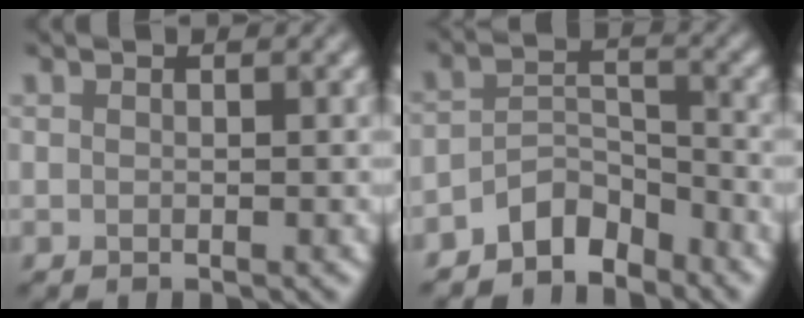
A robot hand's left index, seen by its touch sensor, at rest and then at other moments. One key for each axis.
{"total": 4.2, "fx": -4.0, "fy": 1.2, "fz": 0.7, "tx": -0.015, "ty": 0.006, "tz": -0.064}